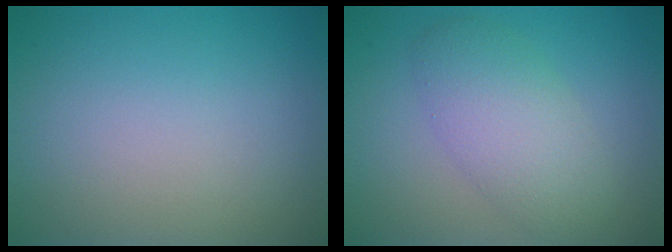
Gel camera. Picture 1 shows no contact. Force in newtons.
{"total": 4.6, "press": 4.6, "slide": 0.2}